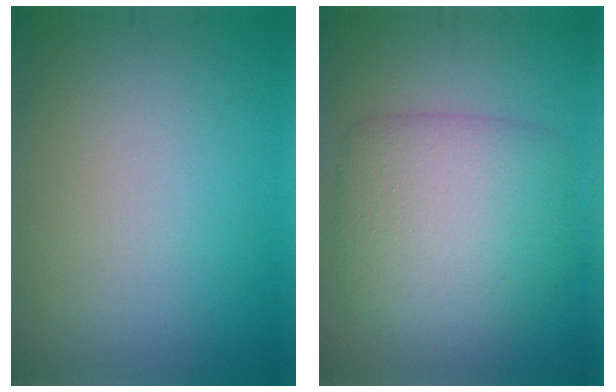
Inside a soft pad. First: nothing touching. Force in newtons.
{"total": 7.2, "press": 7.1, "slide": 0.2}